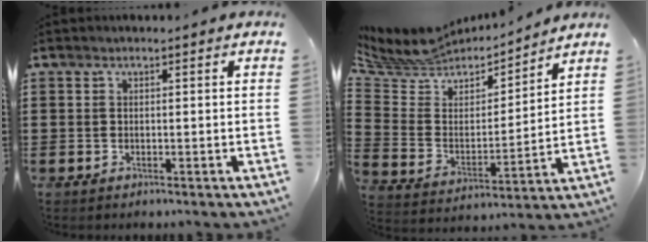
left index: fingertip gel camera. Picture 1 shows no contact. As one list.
[{"total": 6.1, "force": [5.7, 2.2, 0.5], "torque": [-0.058, -0.044, 0.095]}]